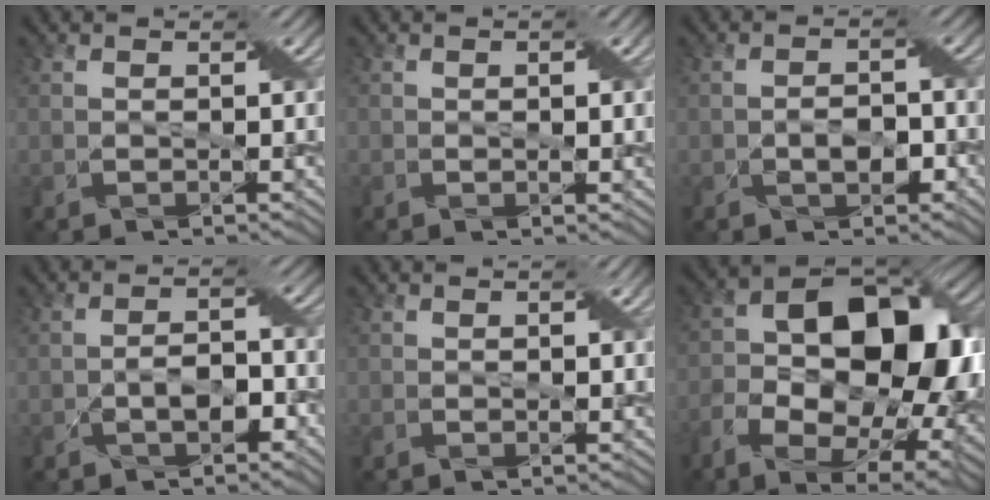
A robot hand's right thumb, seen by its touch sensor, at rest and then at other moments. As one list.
[{"total": 2.8, "force": [0.4, 0.5, 2.7], "torque": [-0.044, 0.003, 0.006]}, {"total": 2.8, "force": [-1.3, 1.6, 1.8], "torque": [-0.030, 0.000, -0.024]}, {"total": 3.4, "force": [-1.8, 1.9, 2.2], "torque": [-0.035, 0.005, -0.034]}, {"total": 1.9, "force": [0.4, 0.3, 1.9], "torque": [-0.031, 0.003, 0.004]}, {"total": 16.8, "force": [-1.2, 10.7, 13.0], "torque": [-0.209, -0.013, -0.022]}]